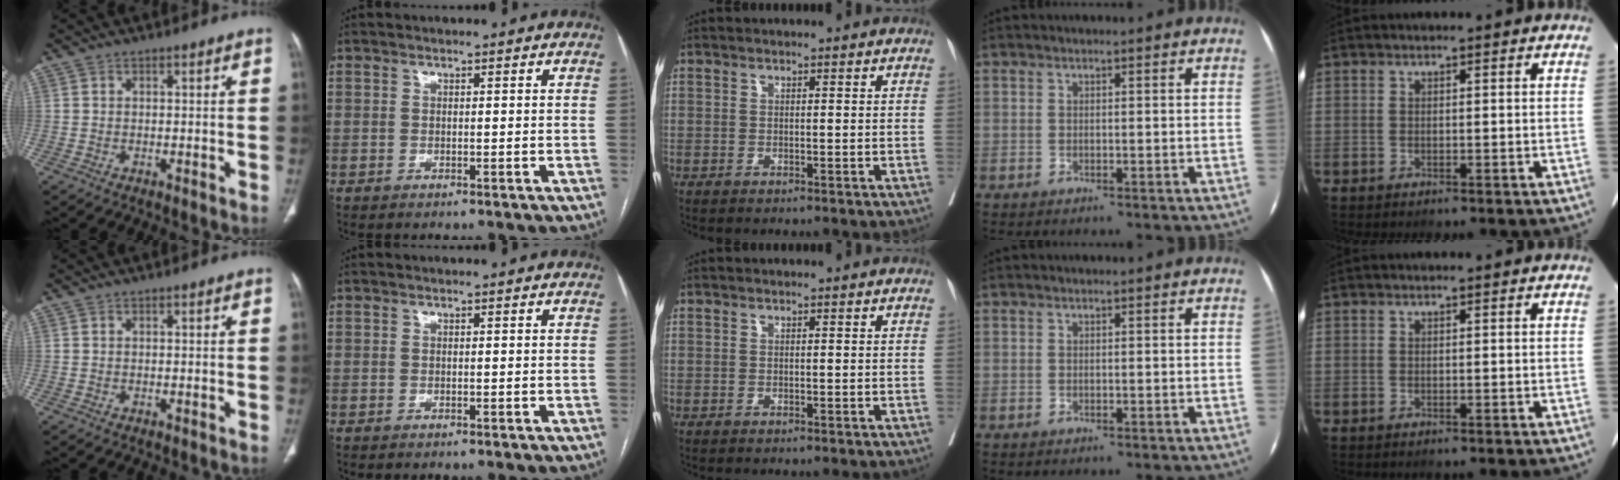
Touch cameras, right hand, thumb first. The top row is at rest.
{"middle": {"total": 0.5, "force": [-0.3, -0.1, 0.4], "torque": [-0.015, -0.001, -0.006]}}